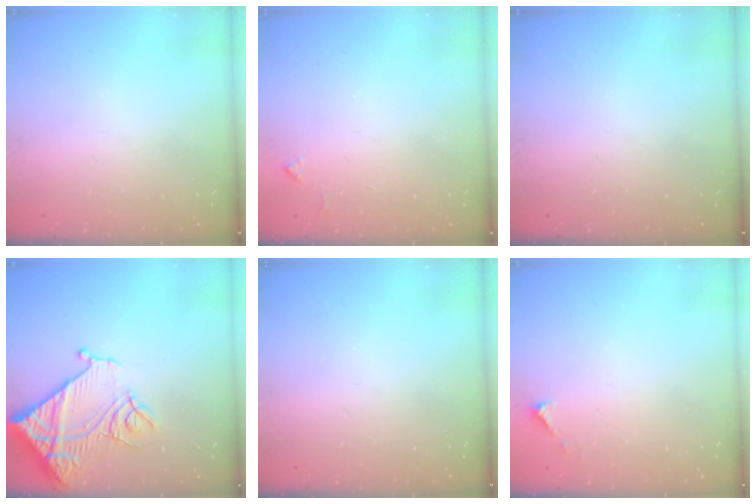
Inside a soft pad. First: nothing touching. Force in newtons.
{"total": 3.7, "press": 3.7, "slide": 0.5}
{"total": 0.0}
{"total": 16.9, "press": 16.9, "slide": 1.6}
{"total": 0.0}
{"total": 2.1, "press": 2.1, "slide": 0.2}